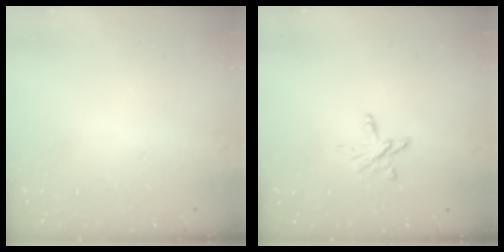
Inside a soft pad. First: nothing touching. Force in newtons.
{"total": 5.5, "press": 5.5, "slide": 0.5}